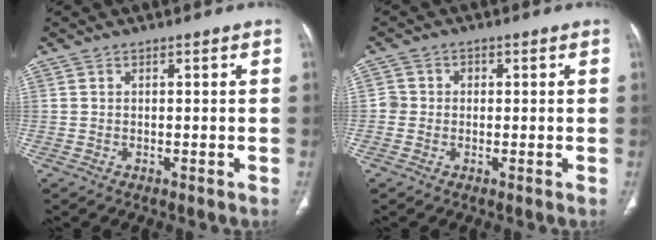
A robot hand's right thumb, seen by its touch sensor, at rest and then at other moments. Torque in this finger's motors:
{"motor_torque": [0.22, 0.13, 0.36, 0.17, -0.03]}